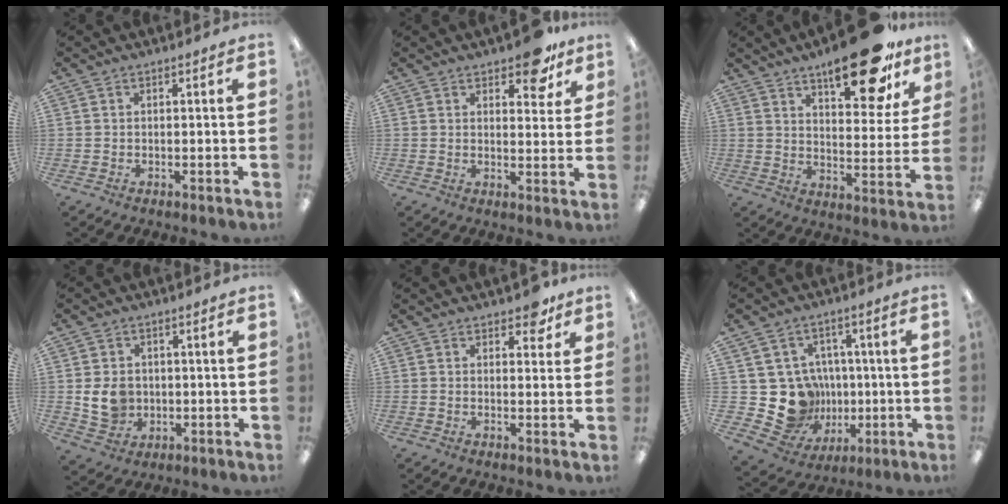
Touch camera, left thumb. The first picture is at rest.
{"total": 8.6, "force": [6.1, 3.7, 4.8], "torque": [-0.051, -0.031, 0.102]}
{"total": 19.6, "force": [13.2, 7.2, 12.4], "torque": [-0.168, -0.077, 0.211]}
{"total": 7.5, "force": [0.0, 6.4, 3.9], "torque": [-0.075, 0.011, 0.006]}
{"total": 4.8, "force": [3.2, 2.4, 2.6], "torque": [-0.026, -0.008, 0.053]}
{"total": 16.8, "force": [-1.2, 15.6, 6.1], "torque": [-0.133, -0.005, 0.020]}